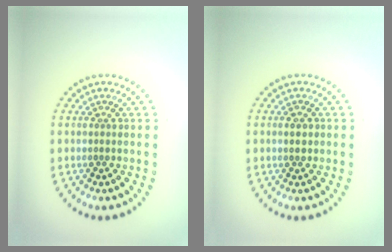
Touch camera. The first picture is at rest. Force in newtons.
{"total": 1.2, "press": 1.2, "slide": 0.1}